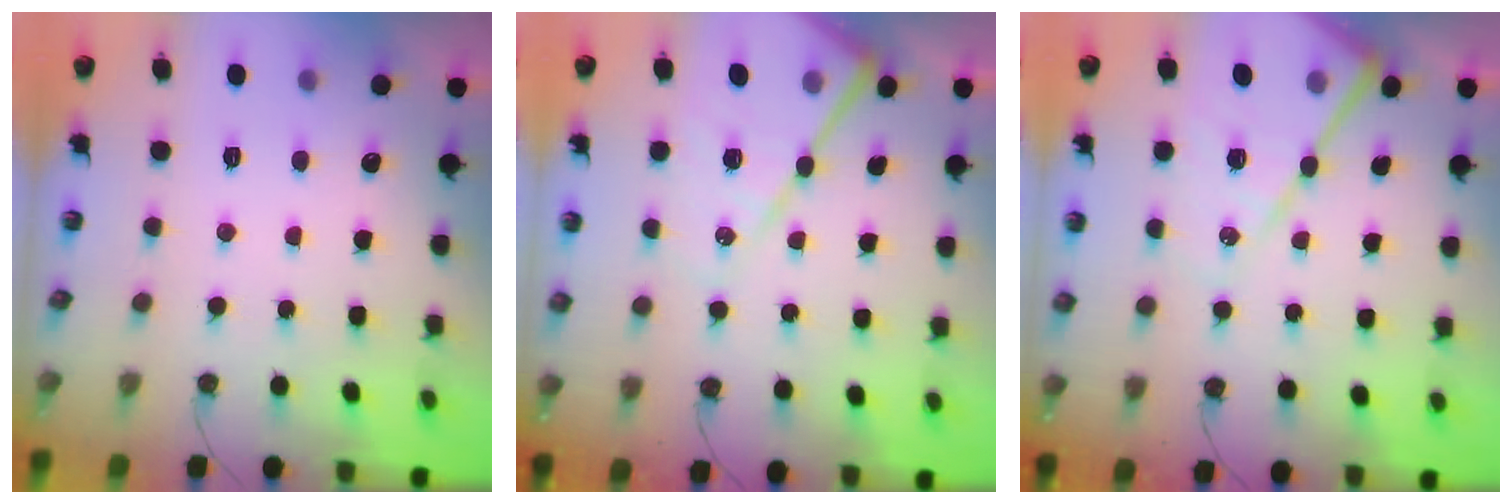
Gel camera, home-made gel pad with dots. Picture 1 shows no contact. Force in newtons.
{"total": 16.2, "press": 16.2, "slide": 1.8}
{"total": 16.2, "press": 16.2, "slide": 1.8}